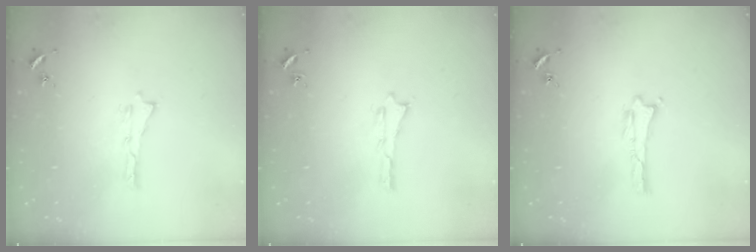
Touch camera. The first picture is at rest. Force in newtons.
{"total": 0.0}
{"total": 0.0}